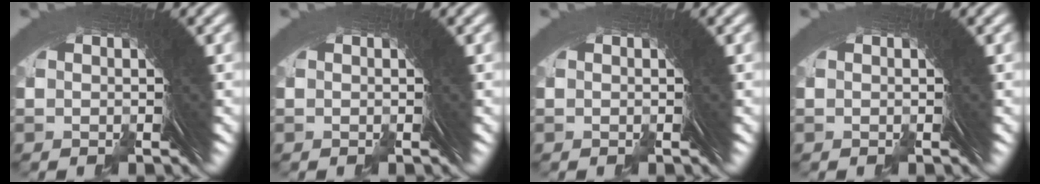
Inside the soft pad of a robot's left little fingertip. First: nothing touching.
{"total": 0.0}
{"total": 0.0}
{"total": 0.0}